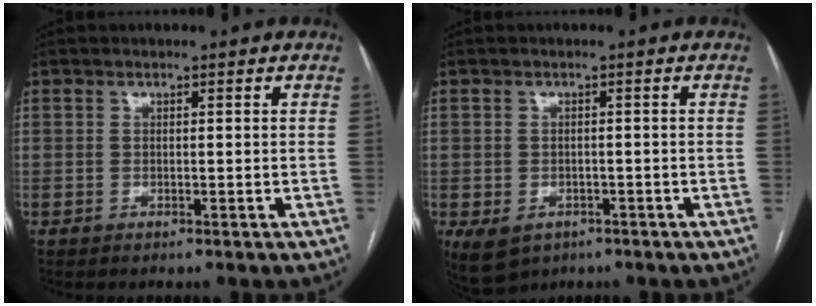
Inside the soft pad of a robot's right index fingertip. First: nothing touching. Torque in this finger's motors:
{"motor_torque": [0.51, -0.39, 0.37, 0.08]}